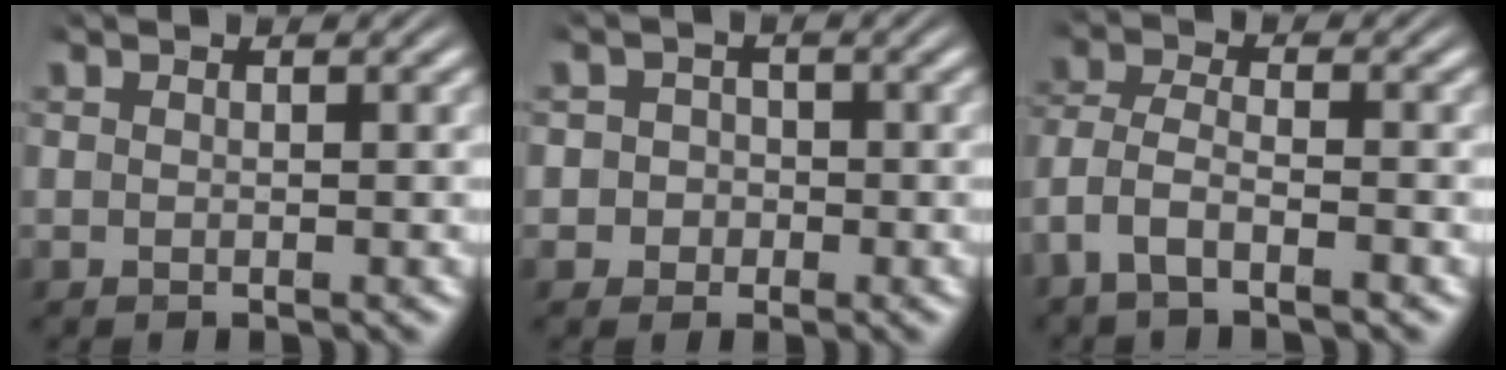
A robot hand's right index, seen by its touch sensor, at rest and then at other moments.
{"total": 3.8, "force": [-0.7, 3.7, 0.7], "torque": [-0.018, 0.000, -0.024]}
{"total": 3.5, "force": [-1.2, 2.7, 2.0], "torque": [-0.069, -0.017, -0.018]}